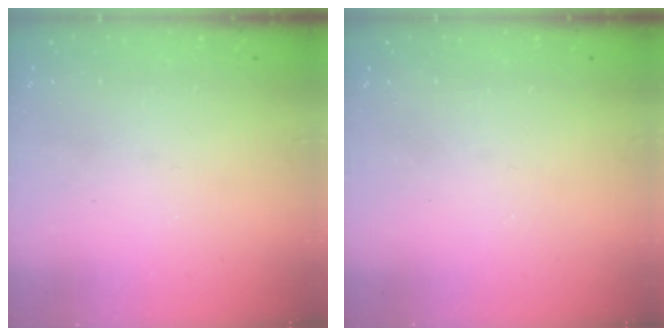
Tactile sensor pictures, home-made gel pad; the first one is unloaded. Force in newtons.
{"total": 0.0}